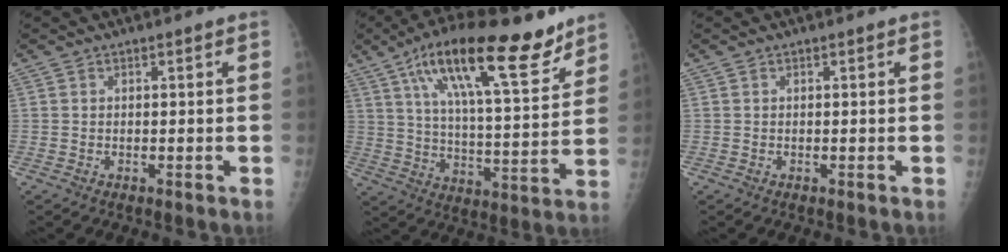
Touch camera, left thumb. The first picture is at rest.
{"total": 22.2, "force": [13.7, 6.5, 16.2], "torque": [-0.242, -0.043, 0.224]}
{"total": 0.0}